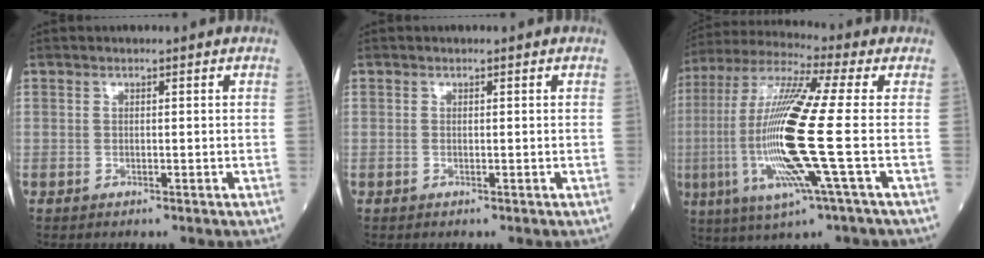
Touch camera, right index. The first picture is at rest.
{"total": 0.0}
{"total": 18.2, "force": [-2.7, -0.2, 18.0], "torque": [-0.384, -0.009, -0.061]}